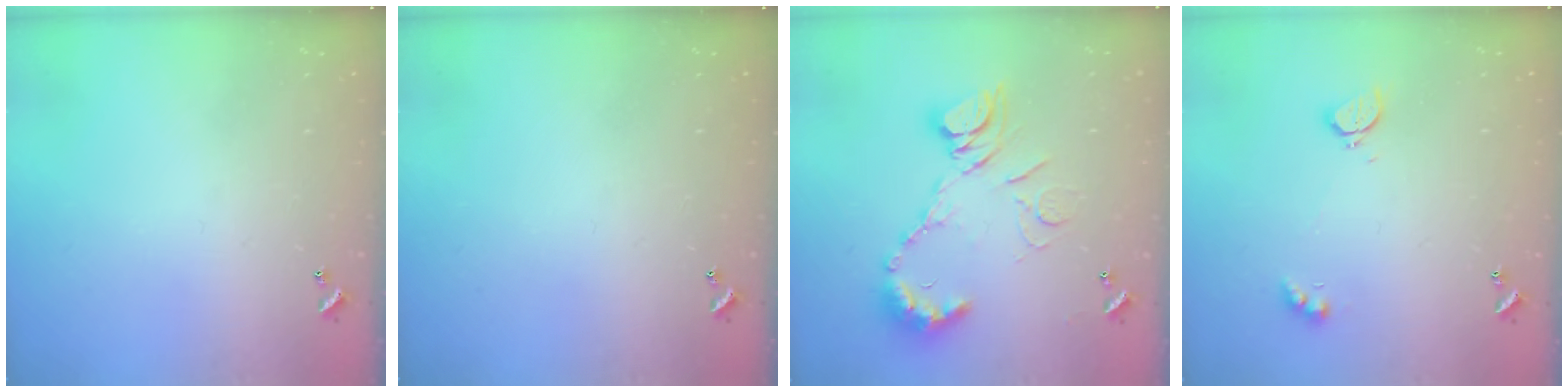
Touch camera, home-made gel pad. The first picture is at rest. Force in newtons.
{"total": 0.0}
{"total": 14.6, "press": 14.4, "slide": 1.8}
{"total": 2.8, "press": 2.7, "slide": 0.6}